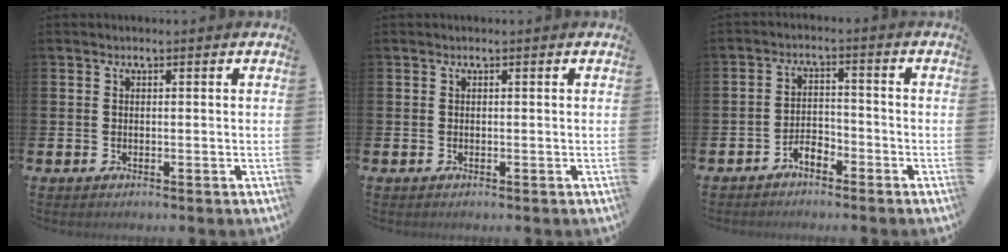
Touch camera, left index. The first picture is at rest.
{"total": 0.0}
{"total": 2.7, "force": [-2.4, 1.0, 0.8], "torque": [-0.025, 0.012, -0.049]}